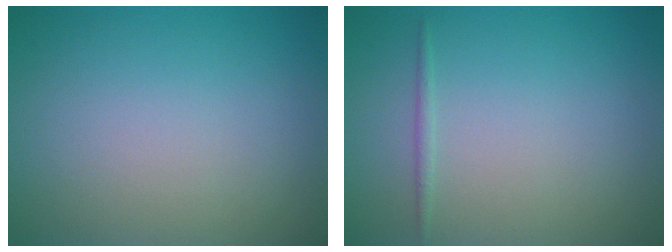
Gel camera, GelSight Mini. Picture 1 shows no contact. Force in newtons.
{"total": 0.6, "press": 0.6, "slide": 0.0}